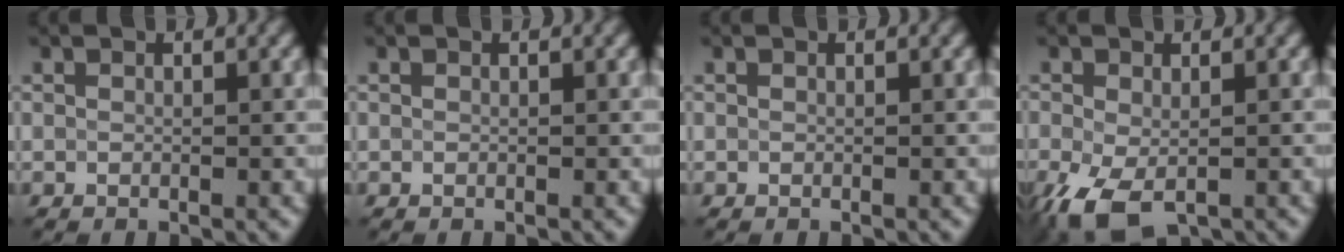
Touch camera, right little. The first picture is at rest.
{"total": 0.0}
{"total": 0.0}
{"total": 4.6, "force": [-2.6, 2.0, 3.2], "torque": [-0.077, -0.007, -0.036]}